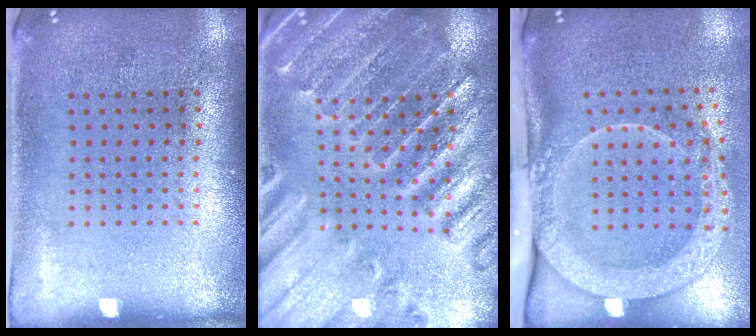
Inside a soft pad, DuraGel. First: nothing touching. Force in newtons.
{"total": 2.8, "press": 2.7, "slide": 0.3}
{"total": 3.0, "press": 2.1, "slide": 2.1}